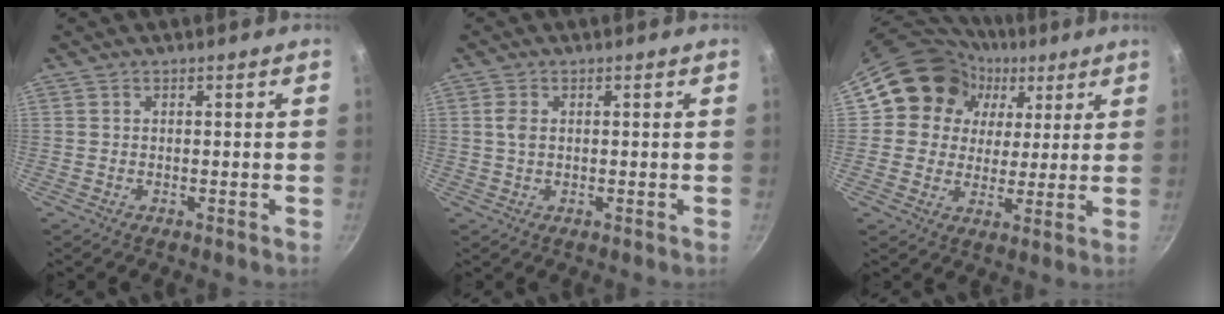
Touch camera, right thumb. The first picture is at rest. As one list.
[{"total": 3.7, "force": [0.7, 2.4, 2.7], "torque": [-0.055, 0.003, 0.011]}, {"total": 14.4, "force": [5.5, 12.5, 4.4], "torque": [-0.057, 0.003, 0.082]}]